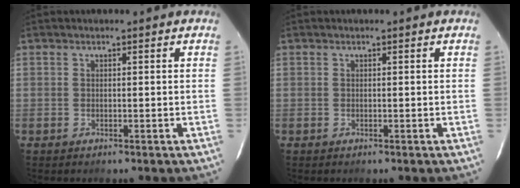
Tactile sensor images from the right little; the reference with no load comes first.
{"total": 0.0}